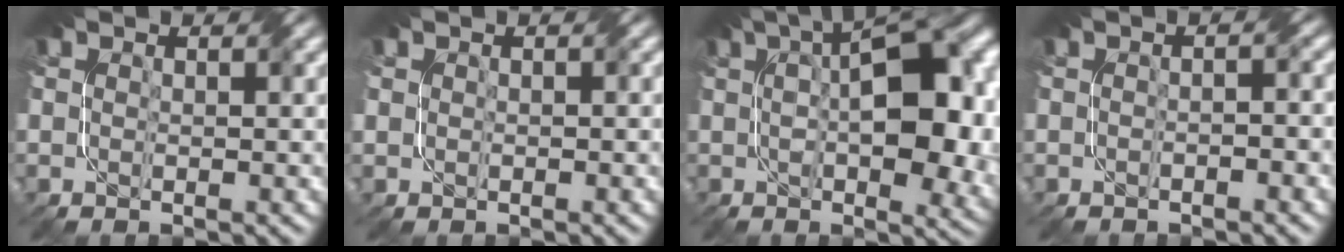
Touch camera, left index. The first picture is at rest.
{"total": 0.6, "force": [0.1, 0.6, 0.0], "torque": [0.006, -0.002, 0.001]}
{"total": 13.1, "force": [2.2, 6.1, 11.3], "torque": [-0.151, 0.009, 0.037]}
{"total": 1.3, "force": [-0.8, 0.2, 1.0], "torque": [-0.015, -0.003, -0.019]}